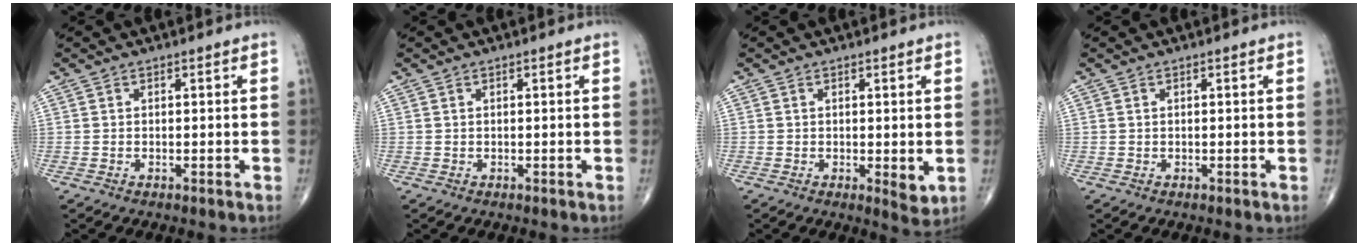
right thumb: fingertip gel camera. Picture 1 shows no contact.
{"total": 0.0}
{"total": 3.0, "force": [-0.3, 1.0, 2.8], "torque": [-0.036, -0.011, -0.005]}
{"total": 0.0}